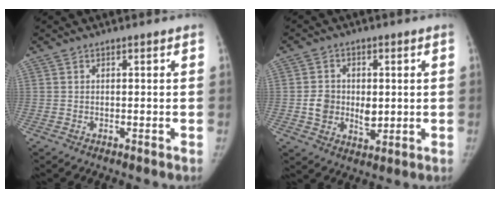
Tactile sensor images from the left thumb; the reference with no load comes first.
{"total": 8.0, "force": [-0.3, 6.3, 4.9], "torque": [-0.052, -0.004, 0.002]}